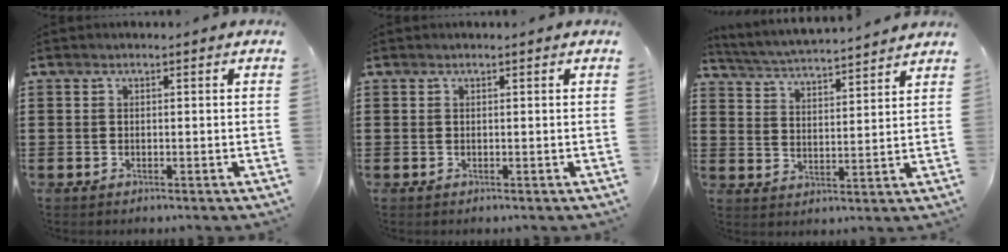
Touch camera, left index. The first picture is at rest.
{"total": 0.0}
{"total": 4.0, "force": [4.0, -0.5, 0.5], "torque": [-0.032, -0.032, 0.063]}